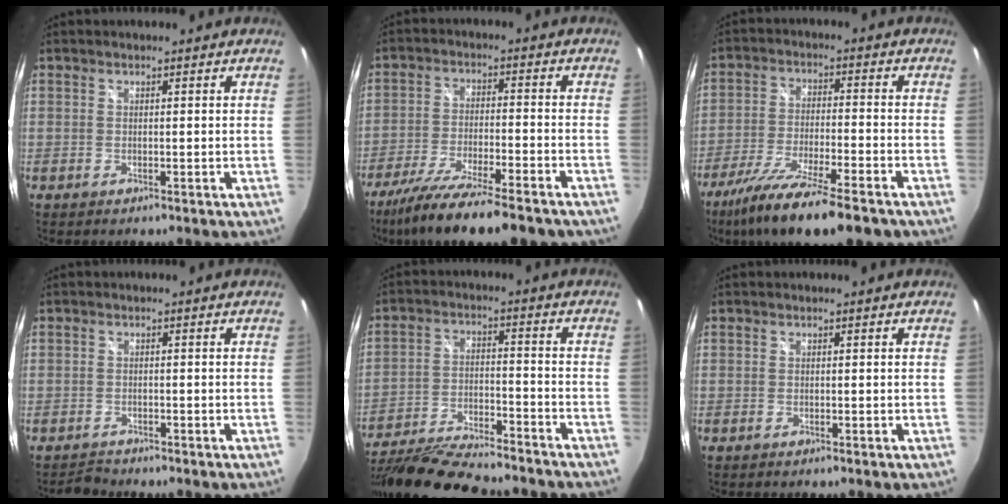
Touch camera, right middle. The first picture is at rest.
{"total": 18.2, "force": [-14.9, 2.6, 10.2], "torque": [-0.197, -0.044, -0.243]}
{"total": 17.5, "force": [-13.4, 2.7, 11.0], "torque": [-0.215, -0.044, -0.227]}
{"total": 1.0, "force": [-0.9, 0.2, -0.3], "torque": [0.004, 0.002, -0.018]}
{"total": 23.2, "force": [-19.9, 4.4, 11.2], "torque": [-0.215, -0.054, -0.318]}
{"total": 0.0}